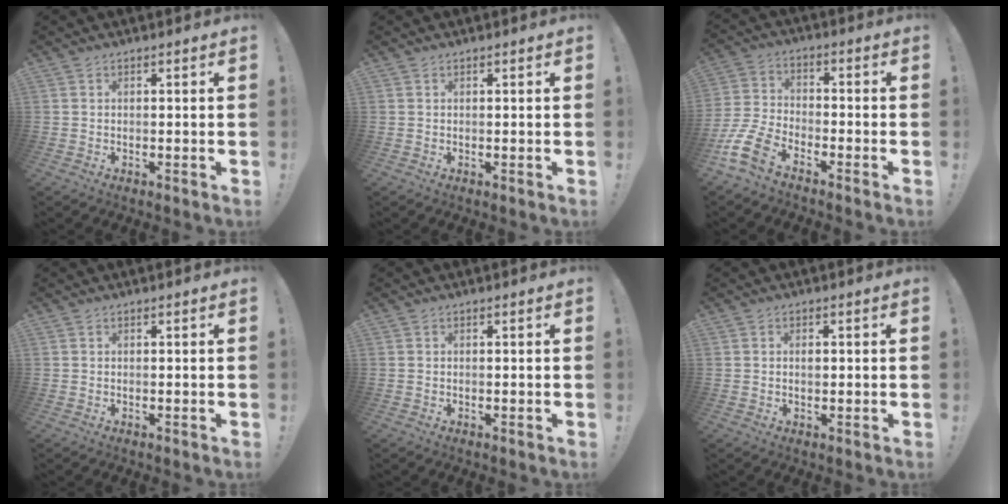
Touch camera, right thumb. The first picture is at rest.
{"total": 0.0}
{"total": 10.9, "force": [-7.5, 5.4, 5.8], "torque": [-0.131, 0.031, -0.141]}
{"total": 0.0}
{"total": 0.0}
{"total": 1.2, "force": [-0.1, 0.5, 1.1], "torque": [-0.017, 0.001, -0.003]}